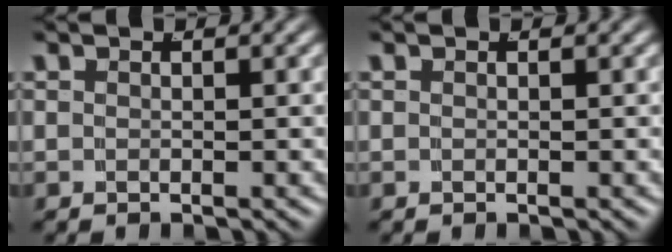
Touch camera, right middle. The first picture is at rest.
{"total": 0.0}